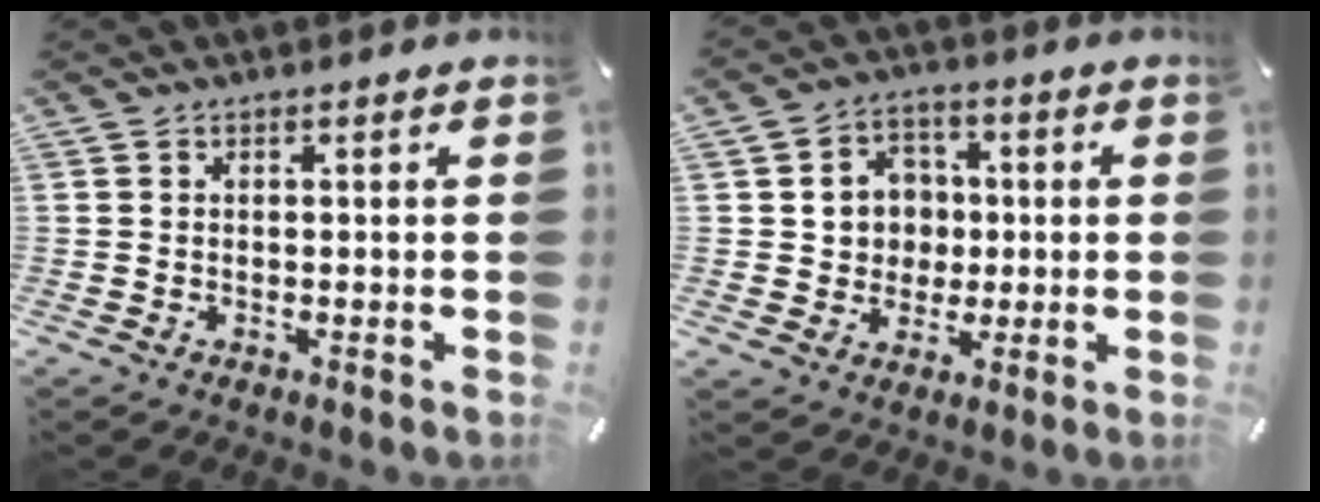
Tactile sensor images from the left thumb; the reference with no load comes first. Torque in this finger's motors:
{"motor_torque": [1.35, 1.19, 0.20, 0.11, -0.01]}